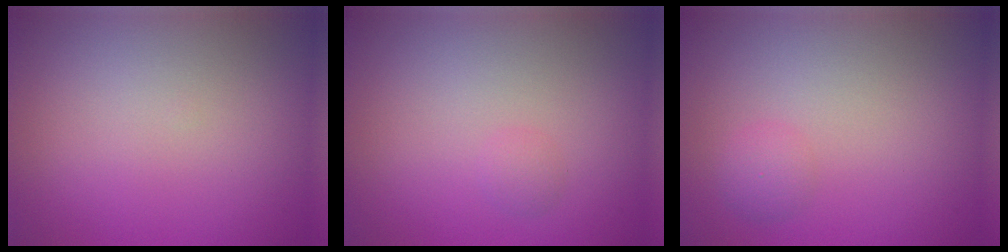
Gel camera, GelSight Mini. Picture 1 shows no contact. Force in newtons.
{"total": 0.8, "press": 0.8, "slide": 0.0}
{"total": 1.3, "press": 1.2, "slide": 0.1}